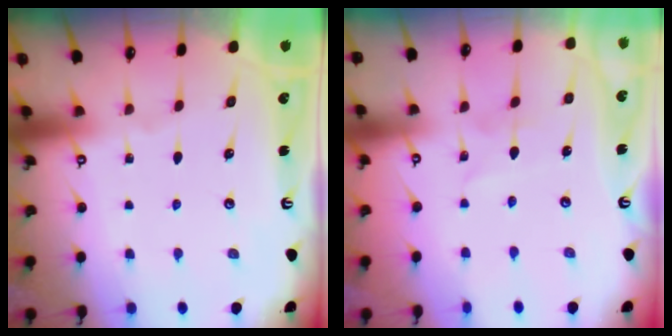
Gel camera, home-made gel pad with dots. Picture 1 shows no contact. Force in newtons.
{"total": 4.3, "press": 4.3, "slide": 0.4}